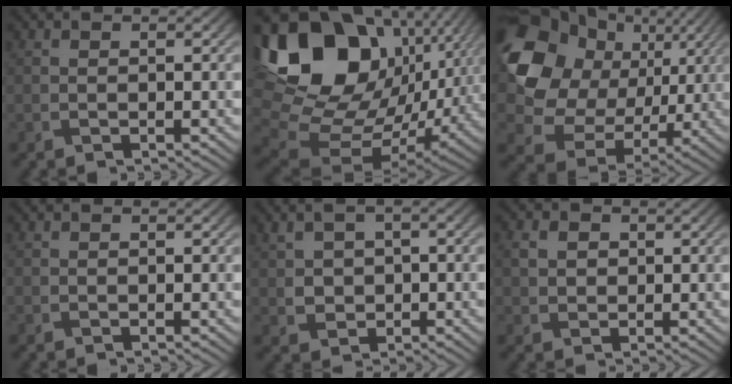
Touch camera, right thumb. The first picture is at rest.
{"total": 21.3, "force": [6.6, 15.4, 13.2], "torque": [-0.288, -0.004, 0.150]}
{"total": 17.0, "force": [4.0, 14.0, 8.7], "torque": [-0.221, 0.003, 0.073]}
{"total": 0.0}
{"total": 3.8, "force": [0.3, 2.9, 2.5], "torque": [-0.056, -0.001, 0.011]}
{"total": 2.5, "force": [0.5, 2.0, 1.3], "torque": [-0.035, 0.001, 0.006]}